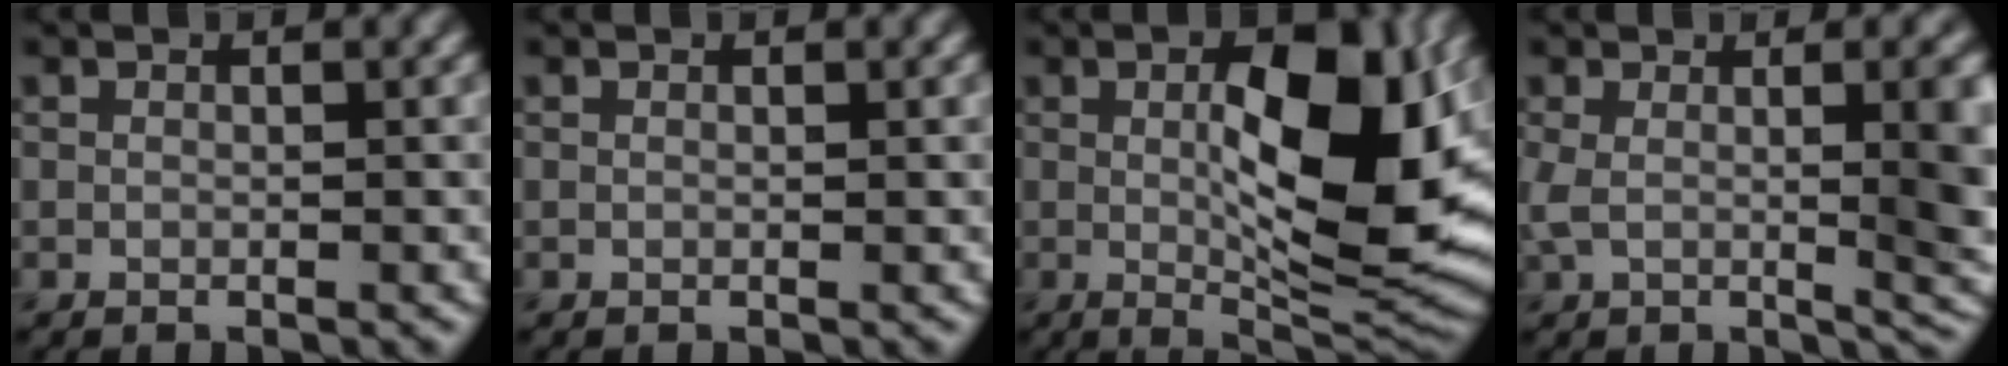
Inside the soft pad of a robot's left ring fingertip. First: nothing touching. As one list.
[{"total": 0.0}, {"total": 12.0, "force": [1.2, 4.4, 11.1], "torque": [-0.158, -0.004, 0.025]}, {"total": 9.3, "force": [0.4, 3.6, 8.6], "torque": [-0.129, -0.011, 0.011]}]